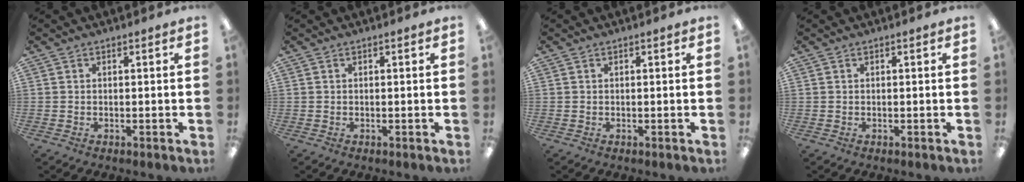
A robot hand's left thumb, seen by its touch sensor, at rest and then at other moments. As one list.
[{"total": 0.0}, {"total": 0.0}, {"total": 0.0}]